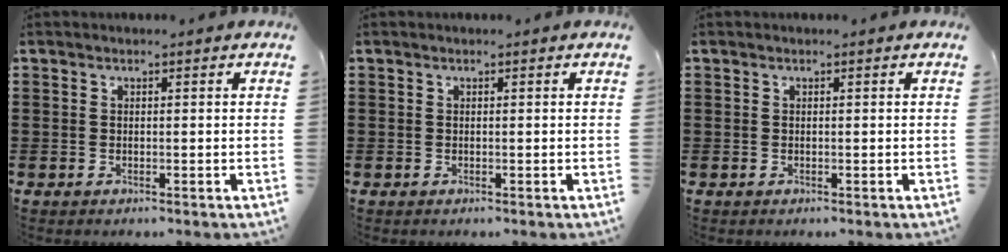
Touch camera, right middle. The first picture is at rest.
{"total": 0.0}
{"total": 0.0}